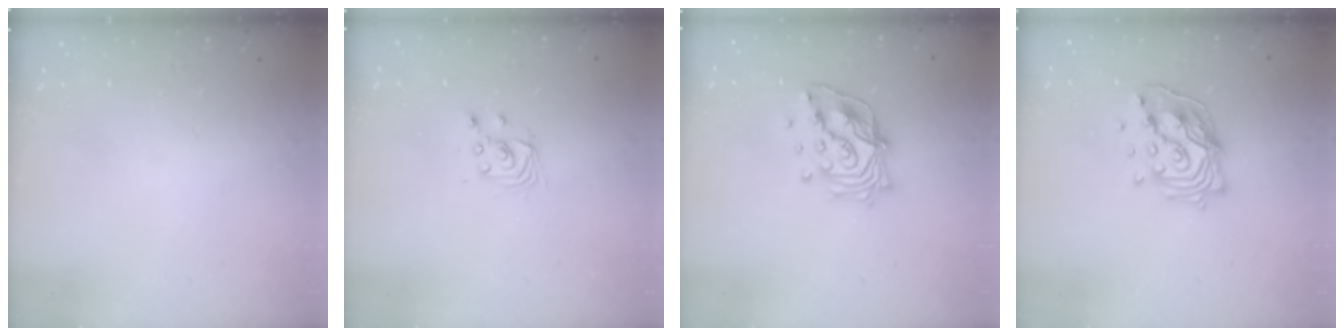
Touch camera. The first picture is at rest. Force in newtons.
{"total": 2.7, "press": 2.7, "slide": 0.2}
{"total": 15.0, "press": 14.8, "slide": 1.9}
{"total": 15.9, "press": 15.9, "slide": 1.5}